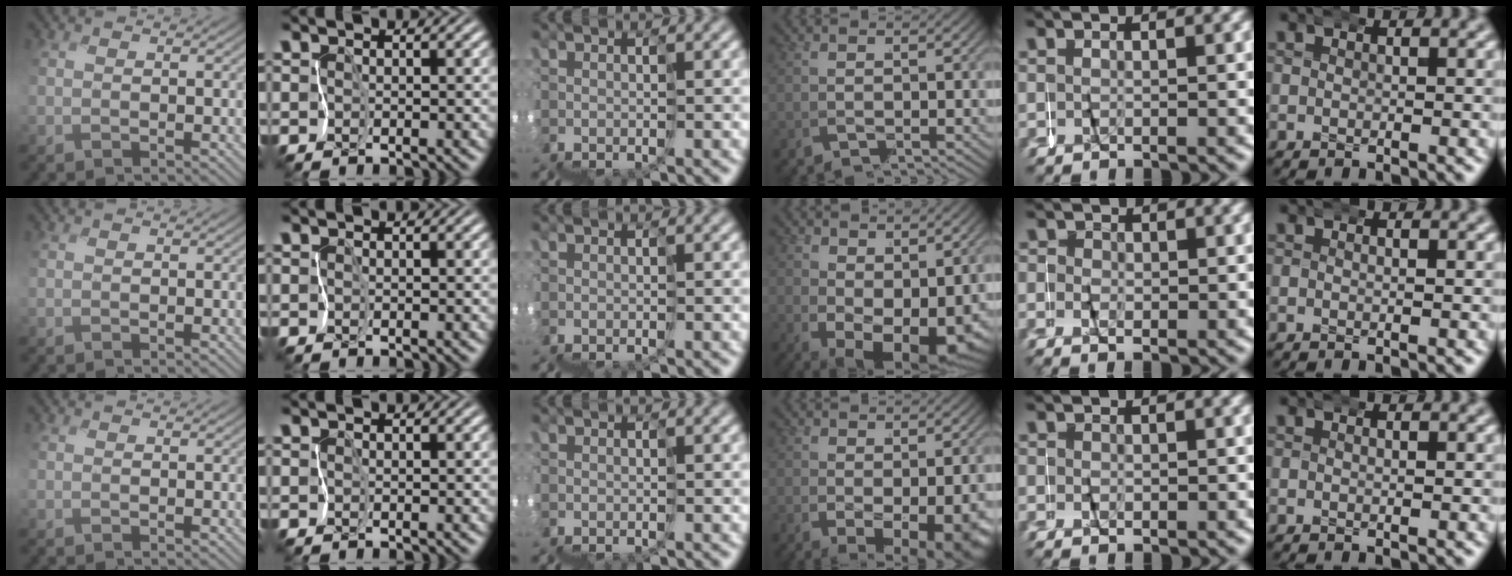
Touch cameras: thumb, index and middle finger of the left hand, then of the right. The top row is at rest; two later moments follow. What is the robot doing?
{"motion": "wrap", "object": "netting"}